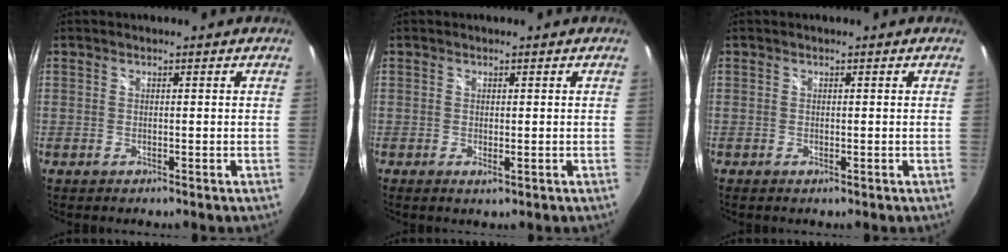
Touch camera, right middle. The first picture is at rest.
{"total": 0.9, "force": [-0.1, 0.4, 0.8], "torque": [-0.015, -0.003, -0.002]}
{"total": 0.0}